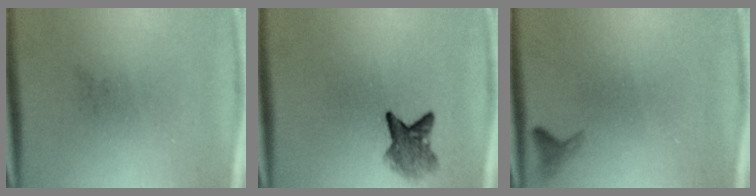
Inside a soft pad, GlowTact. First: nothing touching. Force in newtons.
{"total": 4.0}
{"total": 1.0}